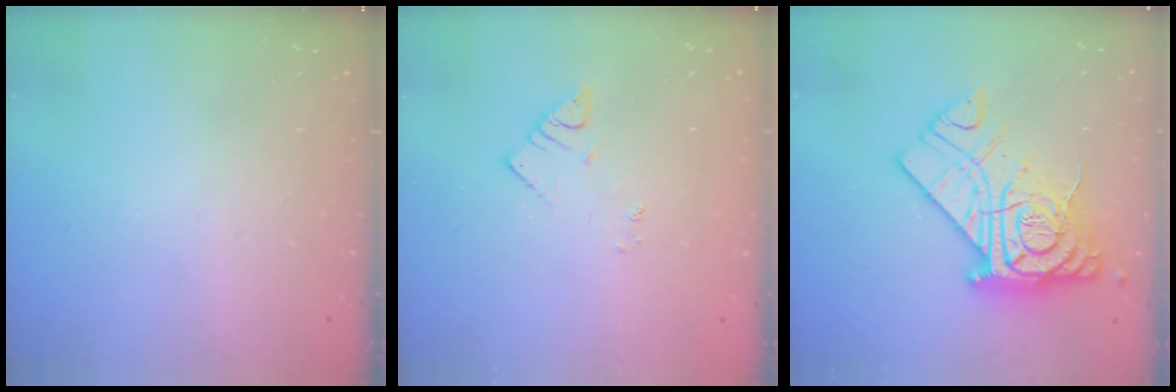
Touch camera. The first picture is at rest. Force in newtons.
{"total": 2.5, "press": 2.5, "slide": 0.3}
{"total": 21.6, "press": 21.5, "slide": 2.2}